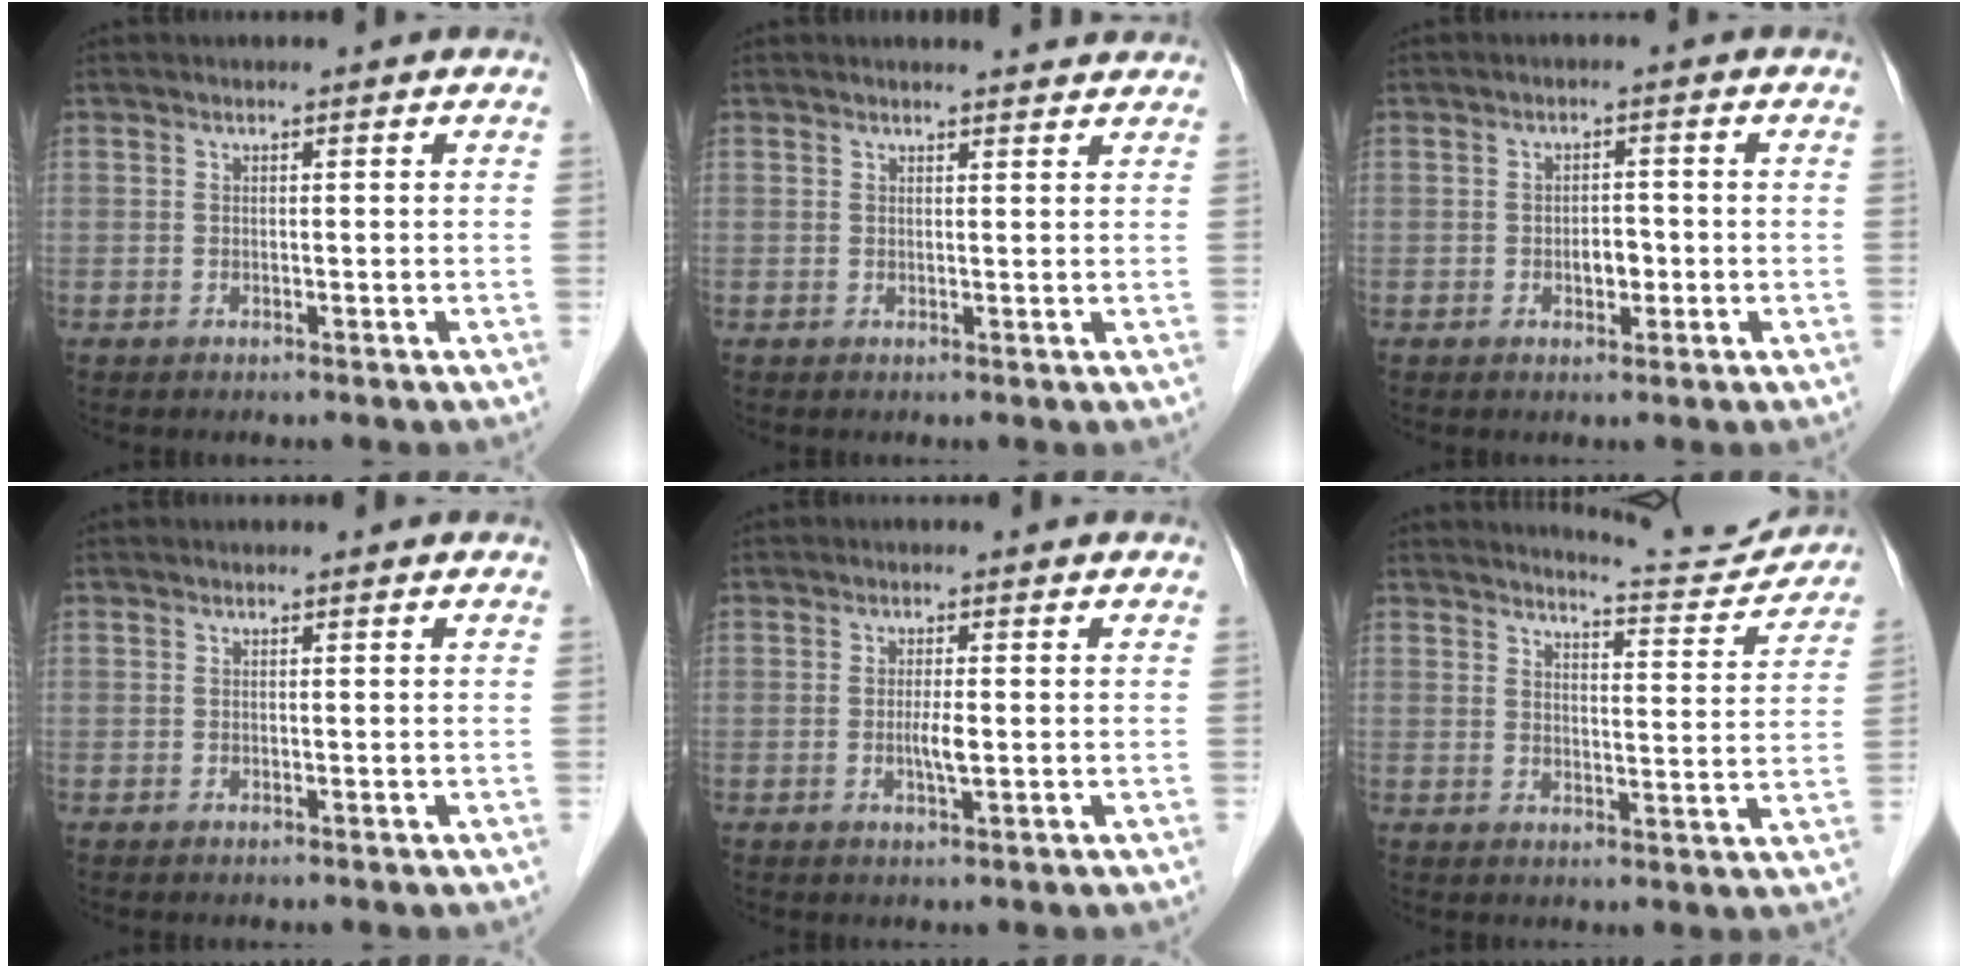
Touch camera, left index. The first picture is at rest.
{"total": 3.4, "force": [3.4, 0.4, 0.4], "torque": [-0.012, 0.002, 0.033]}
{"total": 2.4, "force": [-0.7, 1.4, 1.8], "torque": [-0.027, 0.004, -0.007]}
{"total": 0.0}
{"total": 2.3, "force": [-0.2, 0.2, 2.2], "torque": [-0.045, -0.004, -0.003]}
{"total": 8.7, "force": [8.7, 0.0, 0.1], "torque": [-0.004, -0.020, 0.107]}